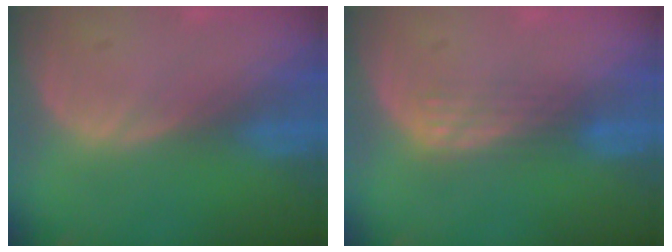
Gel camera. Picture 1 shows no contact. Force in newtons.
{"total": 2.9, "press": 2.6, "slide": 1.4}